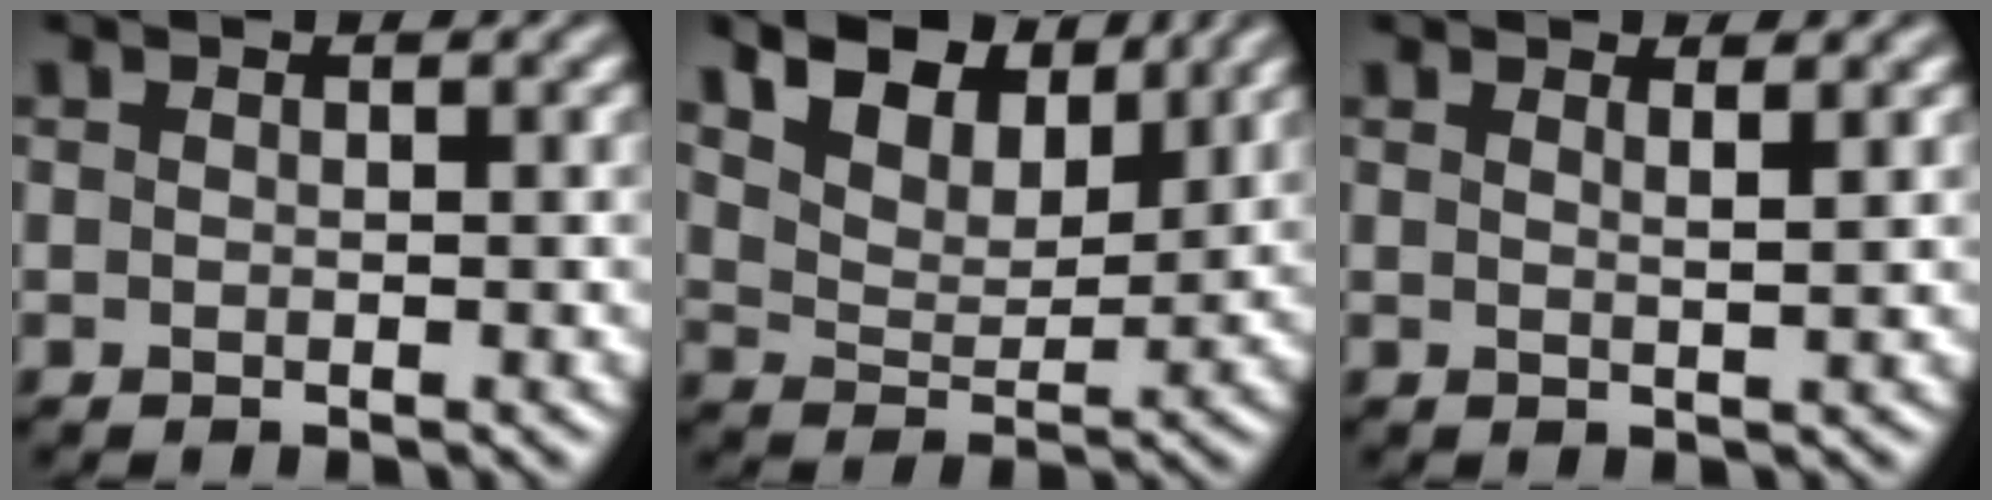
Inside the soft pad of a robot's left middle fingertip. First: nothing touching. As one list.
[{"total": 8.8, "force": [6.8, 4.0, 3.8], "torque": [-0.090, 0.002, 0.118]}, {"total": 1.5, "force": [1.1, 0.4, 0.9], "torque": [-0.007, 0.009, 0.005]}]